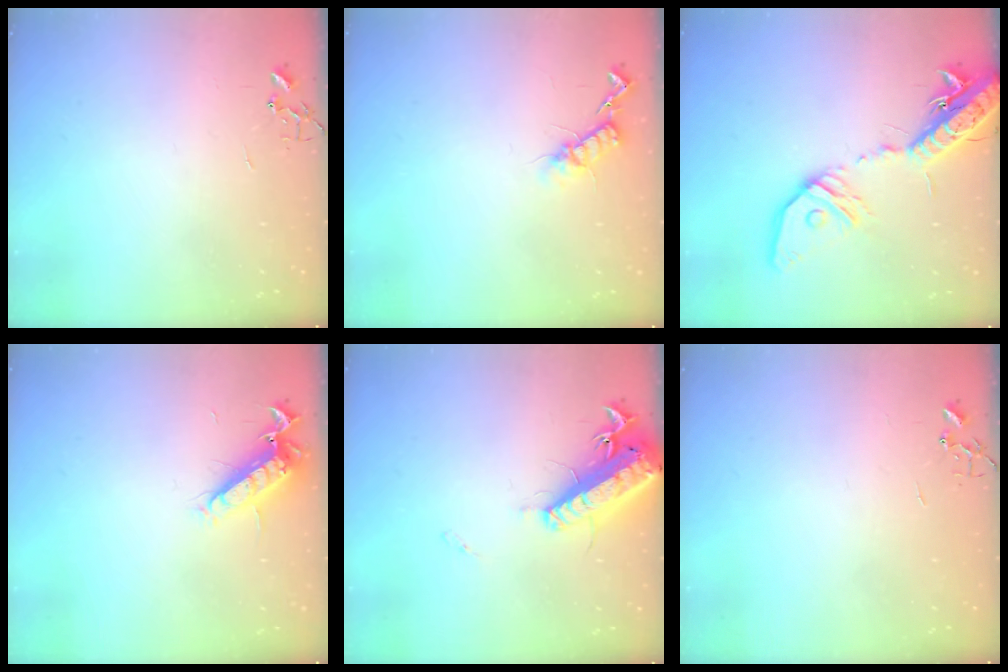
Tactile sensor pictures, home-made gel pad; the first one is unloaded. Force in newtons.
{"total": 10.8, "press": 10.8, "slide": 0.1}
{"total": 22.2, "press": 21.7, "slide": 4.7}
{"total": 12.7, "press": 12.6, "slide": 1.2}
{"total": 18.1, "press": 17.6, "slide": 4.0}
{"total": 0.0}